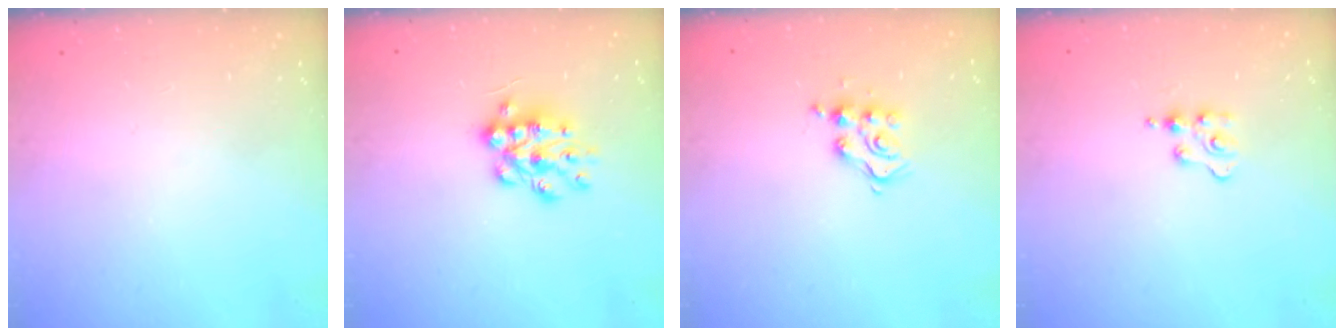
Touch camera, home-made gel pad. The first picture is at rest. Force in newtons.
{"total": 10.9, "press": 10.9, "slide": 0.5}
{"total": 7.4, "press": 7.4, "slide": 0.5}
{"total": 2.5, "press": 2.4, "slide": 0.4}